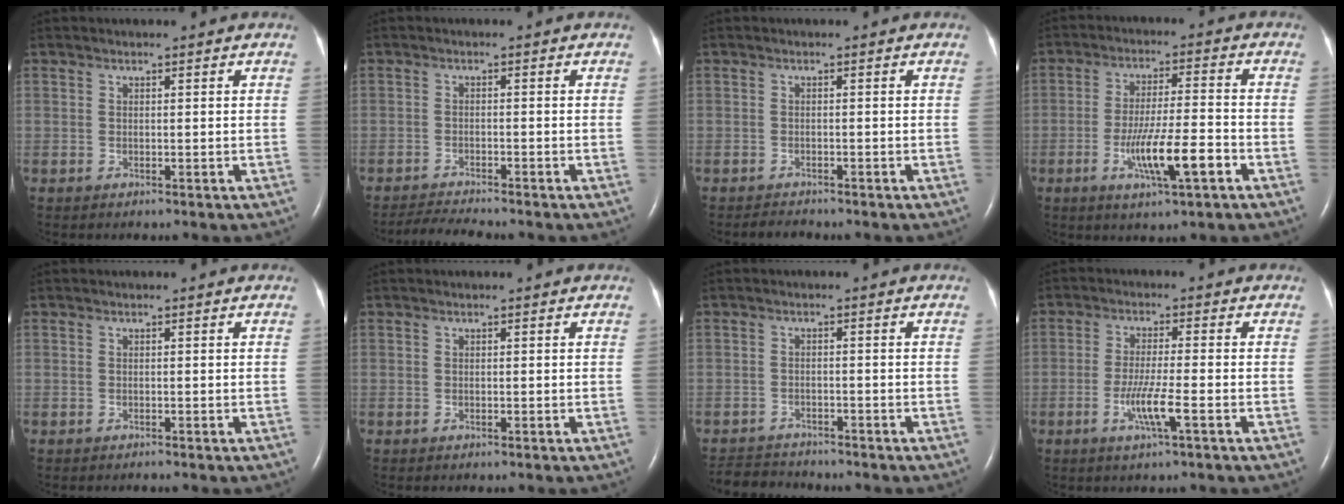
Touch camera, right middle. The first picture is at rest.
{"total": 3.7, "force": [-3.6, -0.5, 0.9], "torque": [-0.022, -0.018, -0.060]}
{"total": 1.3, "force": [-1.2, 0.2, 0.0], "torque": [-0.009, -0.007, -0.017]}
{"total": 9.3, "force": [-3.8, 0.8, 8.5], "torque": [-0.158, -0.007, -0.062]}
{"total": 0.0}
{"total": 0.0}
{"total": 5.0, "force": [-4.9, 0.8, 0.3], "torque": [-0.007, -0.014, -0.082]}
{"total": 5.3, "force": [-2.1, -0.2, 4.8], "torque": [-0.096, -0.010, -0.040]}